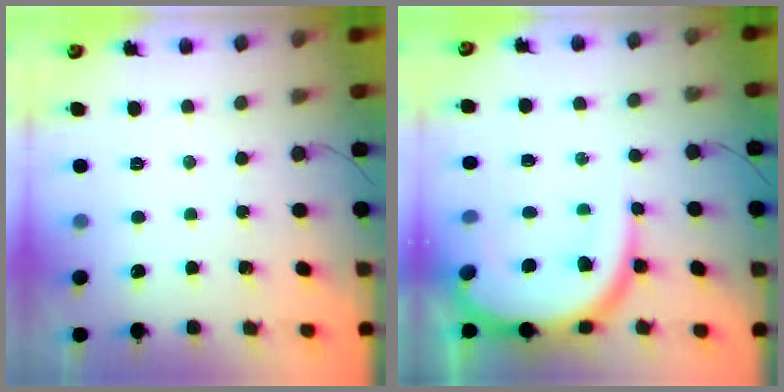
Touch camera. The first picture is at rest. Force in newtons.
{"total": 14.0, "press": 14.0, "slide": 1.4}